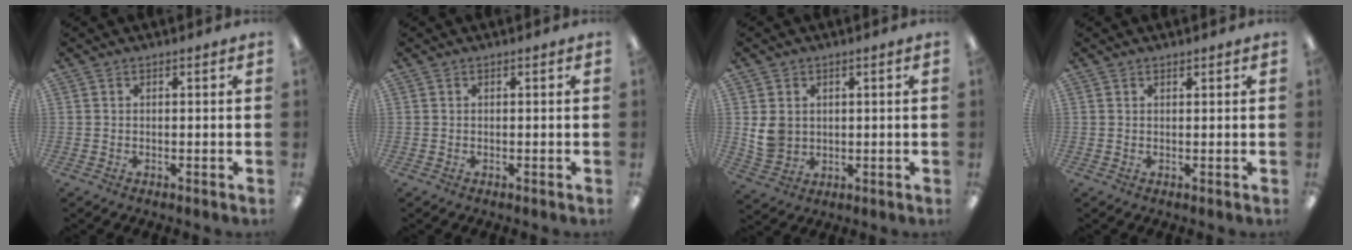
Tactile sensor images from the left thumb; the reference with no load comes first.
{"total": 0.0}
{"total": 6.0, "force": [1.0, 5.3, 2.6], "torque": [-0.060, 0.005, 0.021]}
{"total": 0.6, "force": [0.6, 0.2, 0.0], "torque": [-0.001, -0.001, 0.011]}